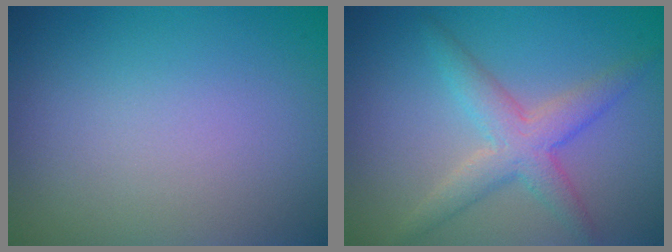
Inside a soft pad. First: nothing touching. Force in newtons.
{"total": 3.9, "press": 3.9, "slide": 0.2}